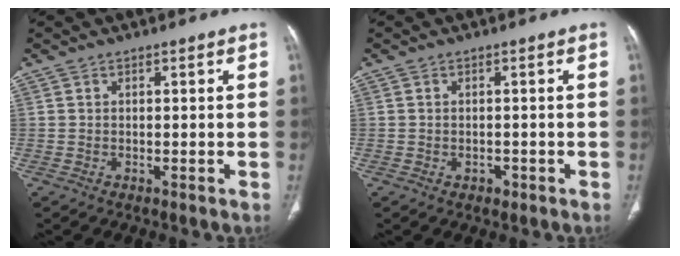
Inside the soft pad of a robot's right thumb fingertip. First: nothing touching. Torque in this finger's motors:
{"motor_torque": [-0.53, -0.18, -0.59, 0.15, -0.08]}